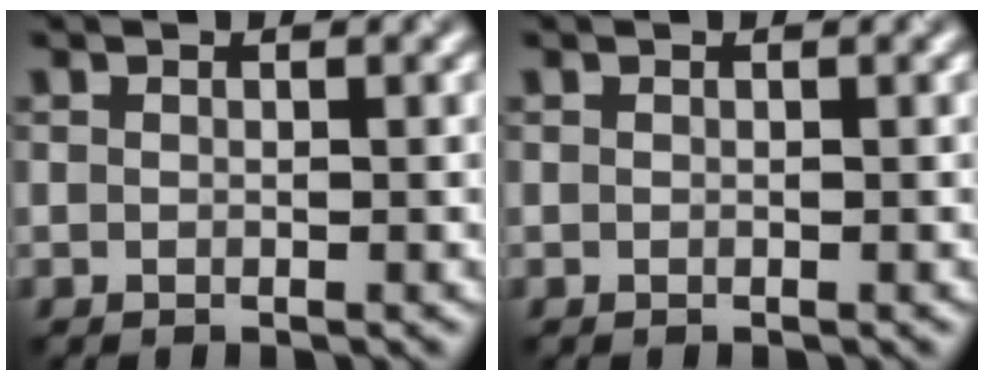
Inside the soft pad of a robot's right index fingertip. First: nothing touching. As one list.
[{"total": 0.0}]